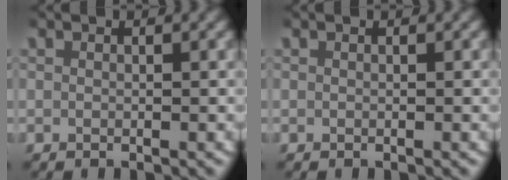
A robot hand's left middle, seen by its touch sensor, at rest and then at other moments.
{"total": 0.0}